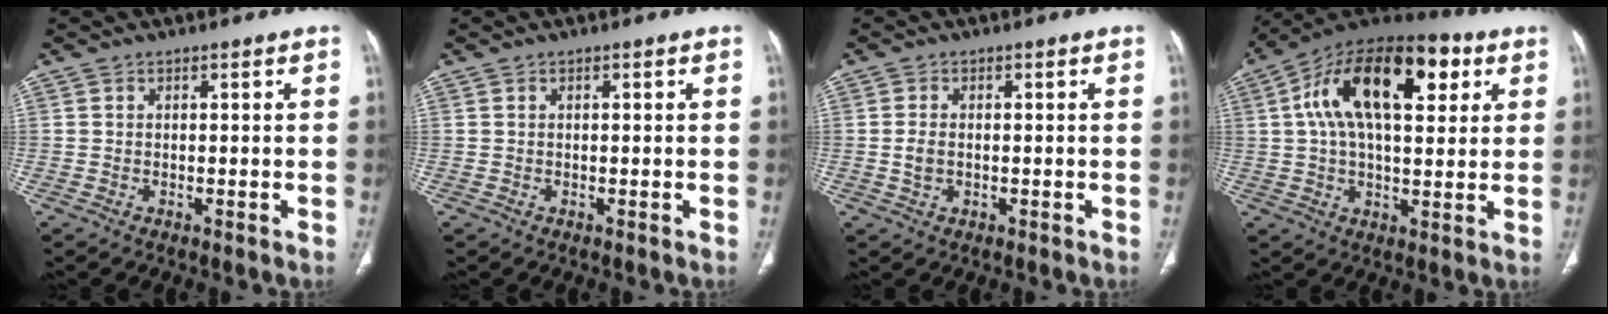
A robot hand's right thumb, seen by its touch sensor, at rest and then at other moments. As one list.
[{"total": 0.0}, {"total": 2.6, "force": [-0.2, 1.7, 2.0], "torque": [-0.044, 0.001, -0.005]}, {"total": 22.8, "force": [7.1, 11.3, 18.5], "torque": [-0.296, 0.023, 0.106]}]